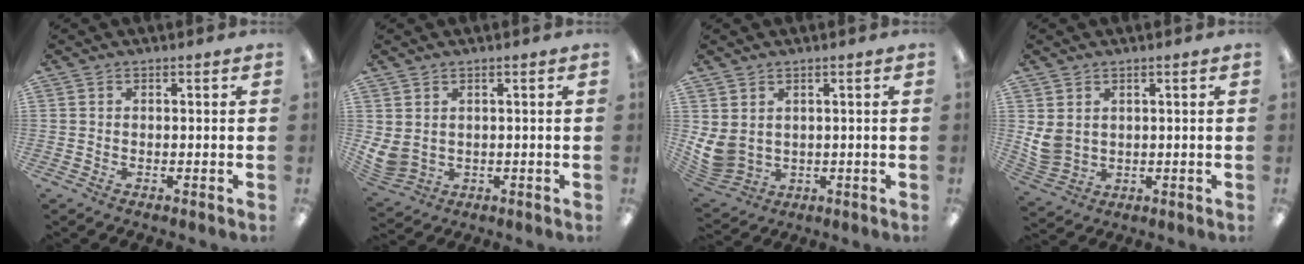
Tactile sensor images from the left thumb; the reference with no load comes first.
{"total": 4.2, "force": [1.7, 3.3, 2.0], "torque": [-0.056, -0.011, 0.035]}
{"total": 6.1, "force": [1.9, 4.8, 3.2], "torque": [-0.091, -0.014, 0.038]}
{"total": 5.5, "force": [2.1, 4.4, 2.5], "torque": [-0.059, -0.008, 0.042]}